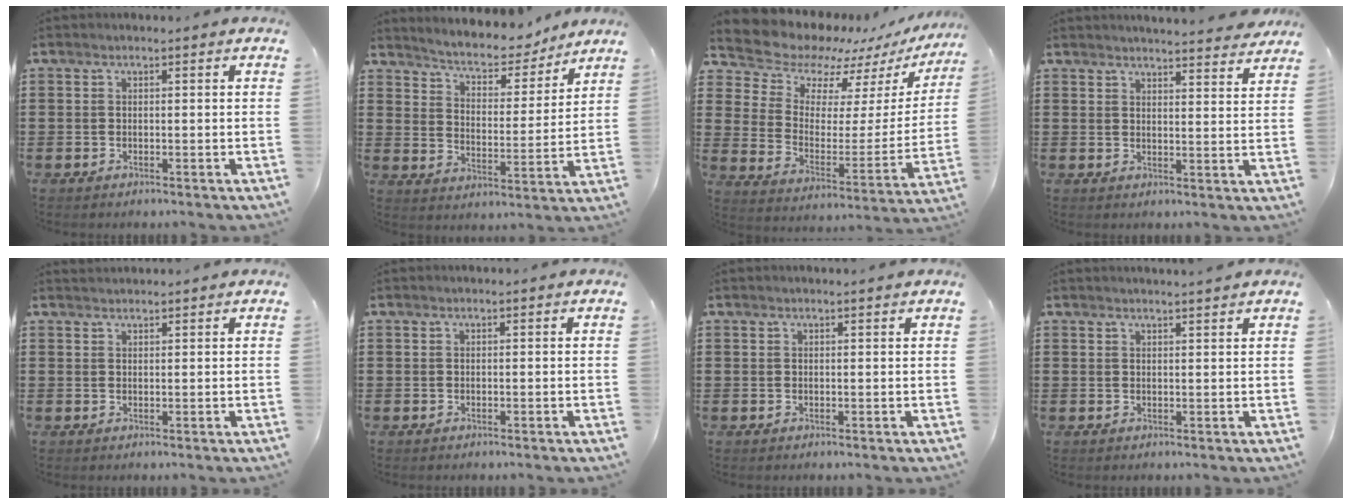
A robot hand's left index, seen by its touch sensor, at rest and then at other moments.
{"total": 4.9, "force": [4.5, 1.2, 1.4], "torque": [-0.051, -0.030, 0.071]}
{"total": 9.5, "force": [9.0, 2.8, 1.3], "torque": [-0.065, -0.078, 0.155]}
{"total": 3.7, "force": [3.7, -0.4, 0.4], "torque": [-0.014, -0.022, 0.065]}
{"total": 1.2, "force": [1.2, 0.1, 0.0], "torque": [-0.002, 0.000, 0.024]}
{"total": 0.0}
{"total": 0.9, "force": [0.8, -0.1, 0.3], "torque": [-0.007, -0.003, 0.017]}
{"total": 1.6, "force": [1.6, -0.3, 0.2], "torque": [-0.007, -0.002, 0.031]}